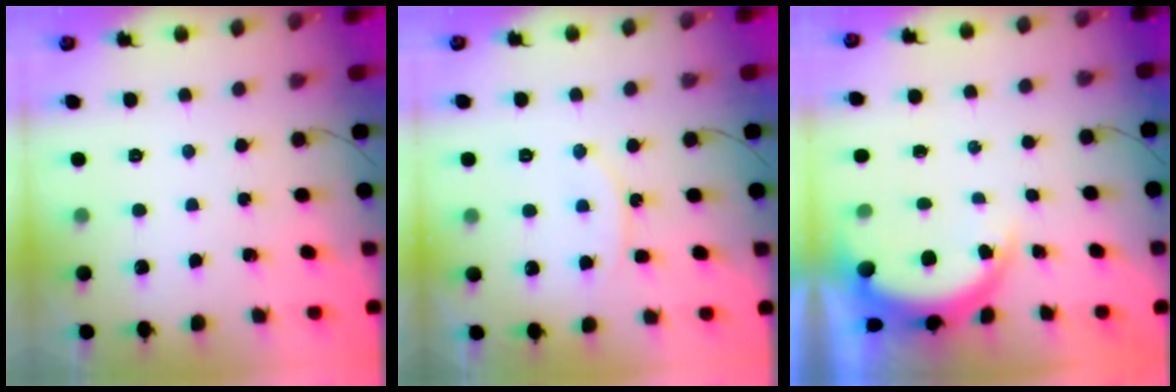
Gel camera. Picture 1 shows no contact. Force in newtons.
{"total": 10.4, "press": 10.4, "slide": 0.8}
{"total": 5.5, "press": 5.5, "slide": 0.4}